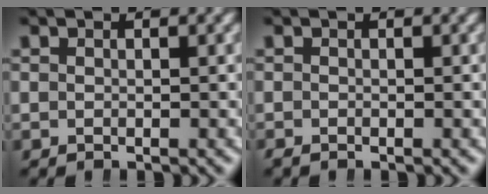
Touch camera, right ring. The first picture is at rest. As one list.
[{"total": 0.7, "force": [-0.6, 0.3, 0.1], "torque": [-0.004, -0.007, -0.009]}]